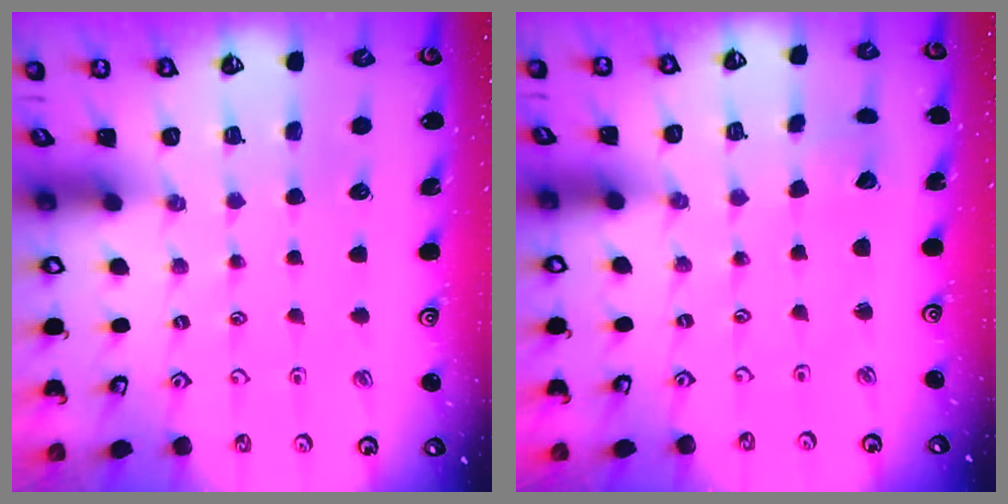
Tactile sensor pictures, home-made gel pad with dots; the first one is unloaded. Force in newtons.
{"total": 1.2, "press": 1.2, "slide": 0.1}